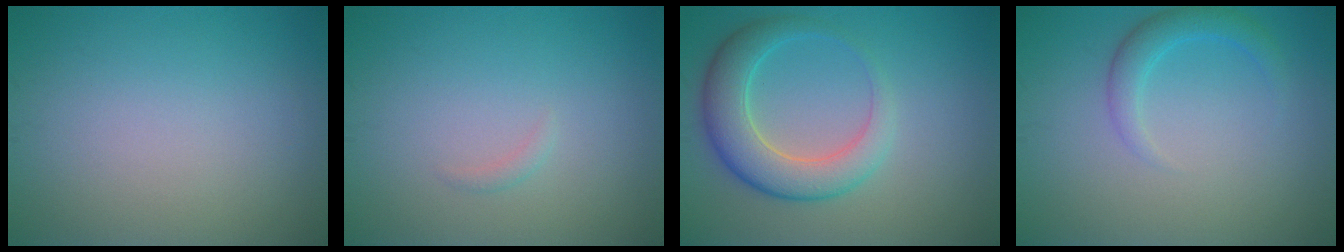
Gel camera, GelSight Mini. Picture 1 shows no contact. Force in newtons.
{"total": 0.6, "press": 0.6, "slide": 0.0}
{"total": 5.6, "press": 5.6, "slide": 0.3}
{"total": 2.3, "press": 2.3, "slide": 0.1}